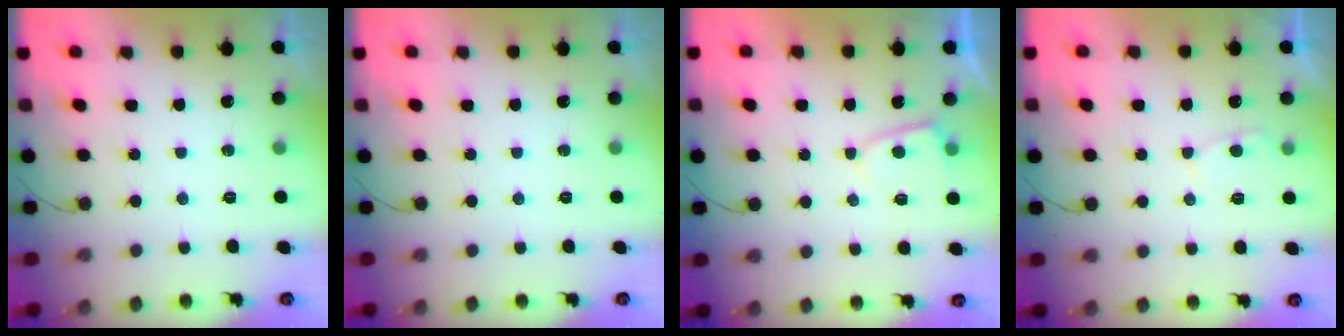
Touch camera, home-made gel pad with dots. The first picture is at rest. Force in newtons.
{"total": 0.0}
{"total": 3.0, "press": 2.9, "slide": 0.3}
{"total": 3.1, "press": 3.1, "slide": 0.4}